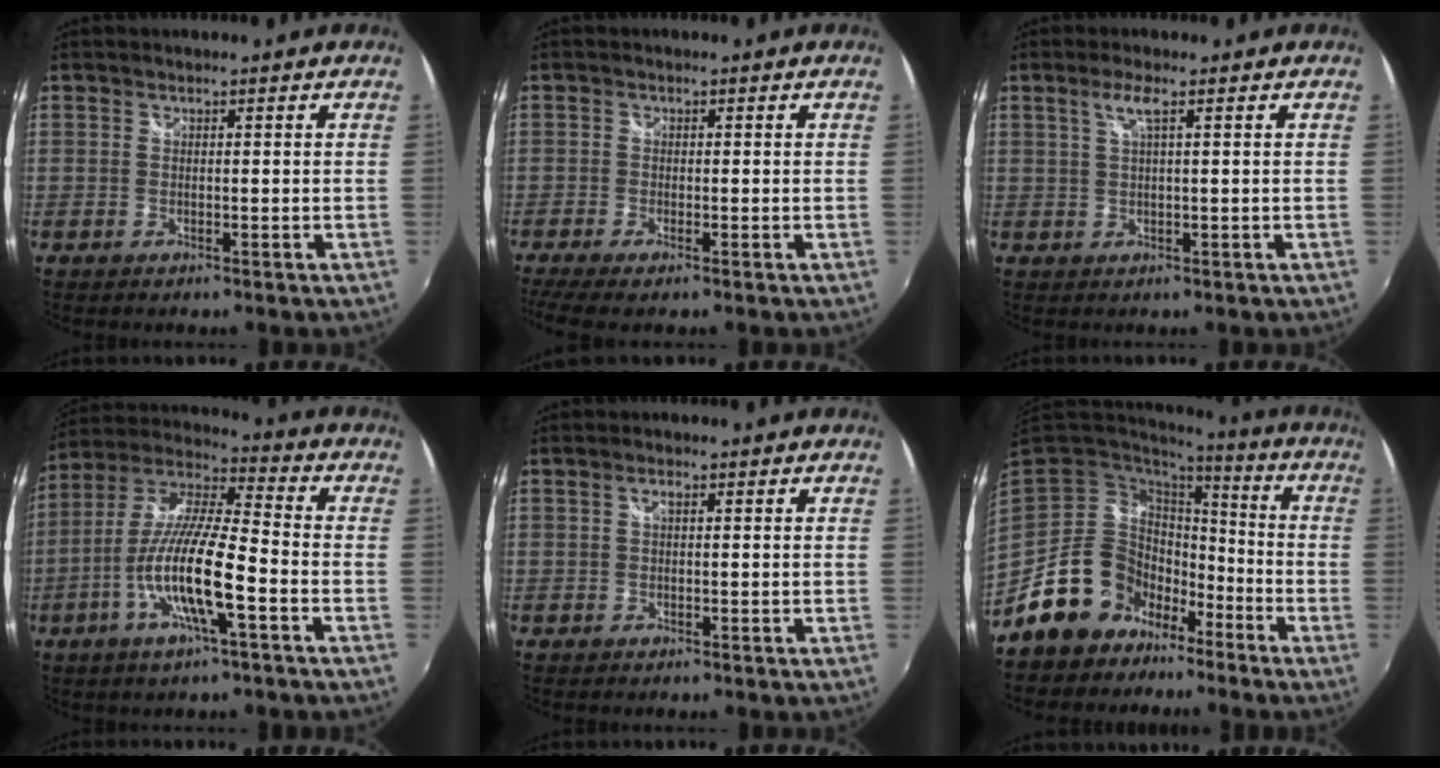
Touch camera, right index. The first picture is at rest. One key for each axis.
{"total": 5.0, "fx": -3.5, "fy": 0.8, "fz": 3.4, "tx": -0.079, "ty": -0.024, "tz": -0.065}
{"total": 2.7, "fx": 1.2, "fy": 0.0, "fz": 2.4, "tx": -0.047, "ty": 0.002, "tz": 0.024}
{"total": 15.2, "fx": -5.6, "fy": 2.2, "fz": 13.9, "tx": -0.274, "ty": -0.010, "tz": -0.110}
{"total": 0.8, "fx": 0.2, "fy": 0.3, "fz": 0.7, "tx": -0.013, "ty": 0.004, "tz": 0.000}
{"total": 15.4, "fx": -9.5, "fy": 11.3, "fz": 4.3, "tx": -0.106, "ty": 0.028, "tz": -0.151}